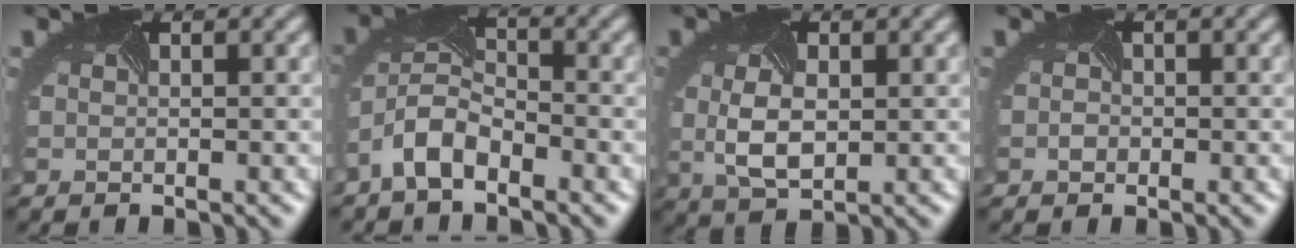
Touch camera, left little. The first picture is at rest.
{"total": 4.4, "force": [-3.2, 1.8, 2.5], "torque": [-0.056, 0.003, -0.069]}
{"total": 3.6, "force": [0.1, 2.1, 3.0], "torque": [-0.074, -0.002, 0.006]}
{"total": 0.5, "force": [-0.4, 0.3, -0.1], "torque": [-0.002, 0.000, -0.008]}